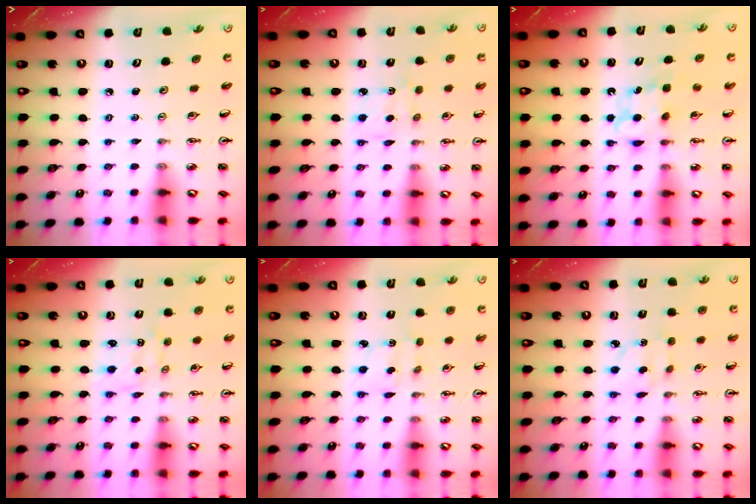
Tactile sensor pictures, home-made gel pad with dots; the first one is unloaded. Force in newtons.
{"total": 4.7, "press": 4.7, "slide": 0.3}
{"total": 6.0, "press": 5.9, "slide": 0.7}
{"total": 0.7, "press": 0.7, "slide": 0.1}
{"total": 2.1, "press": 2.0, "slide": 0.7}
{"total": 2.9, "press": 2.9, "slide": 0.6}